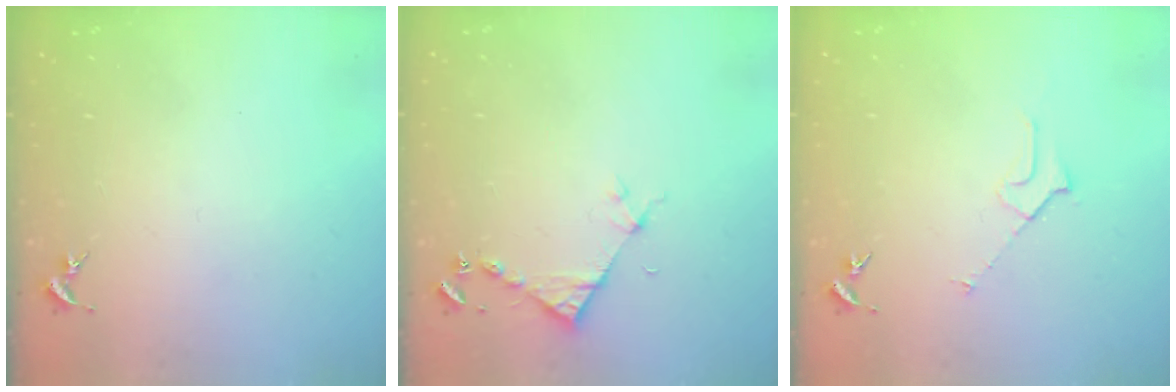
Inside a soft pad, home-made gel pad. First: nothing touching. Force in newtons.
{"total": 4.1, "press": 4.1, "slide": 0.3}
{"total": 2.3, "press": 2.3, "slide": 0.2}